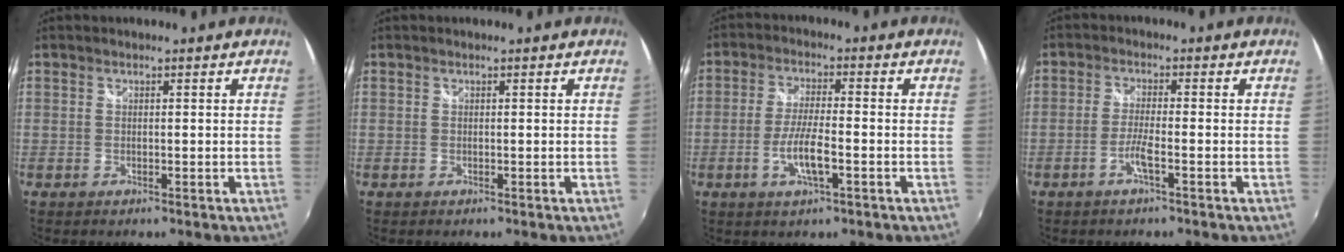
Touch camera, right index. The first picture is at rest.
{"total": 0.0}
{"total": 7.0, "force": [-2.5, 1.3, 6.4], "torque": [-0.128, -0.006, -0.048]}
{"total": 3.4, "force": [-1.8, -0.1, 2.9], "torque": [-0.064, -0.002, -0.036]}